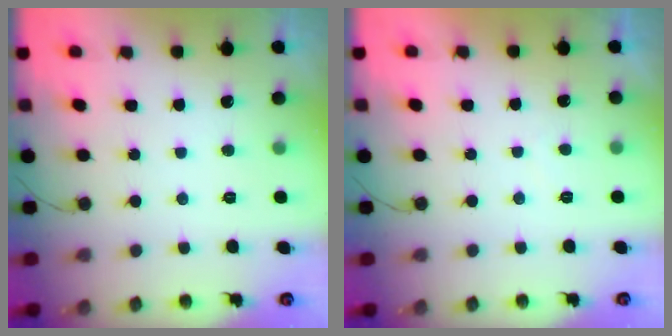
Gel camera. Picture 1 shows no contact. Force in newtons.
{"total": 0.5, "press": 0.3, "slide": 0.5}